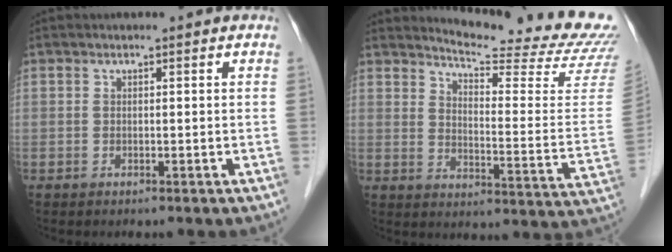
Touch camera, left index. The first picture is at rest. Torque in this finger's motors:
{"motor_torque": [-1.02, -1.12, 0.02, 0.00]}